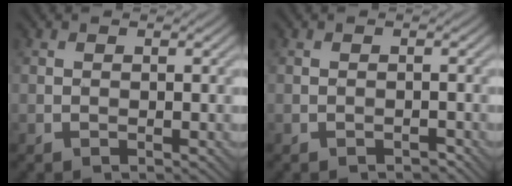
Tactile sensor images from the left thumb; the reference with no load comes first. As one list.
[{"total": 0.7, "force": [-0.6, 0.2, 0.3], "torque": [-0.002, 0.000, -0.010]}]